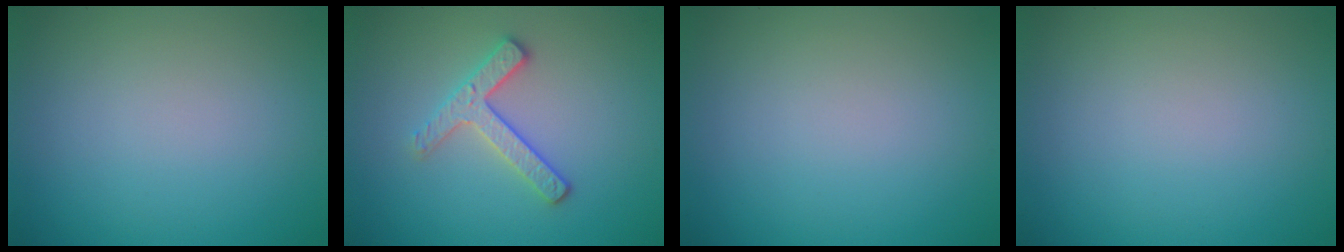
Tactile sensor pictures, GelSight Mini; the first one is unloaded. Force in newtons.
{"total": 2.8, "press": 2.6, "slide": 1.1}
{"total": 0.0}
{"total": 0.0}